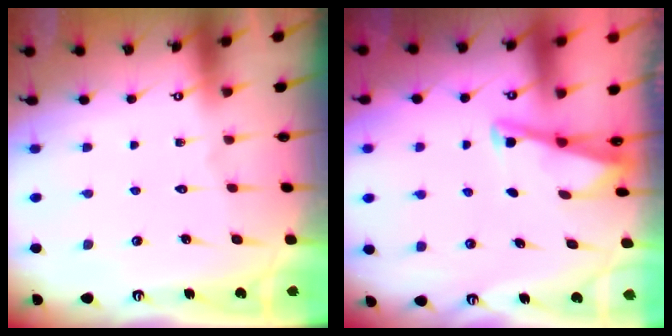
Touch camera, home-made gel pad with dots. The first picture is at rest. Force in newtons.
{"total": 3.0, "press": 3.0, "slide": 0.3}